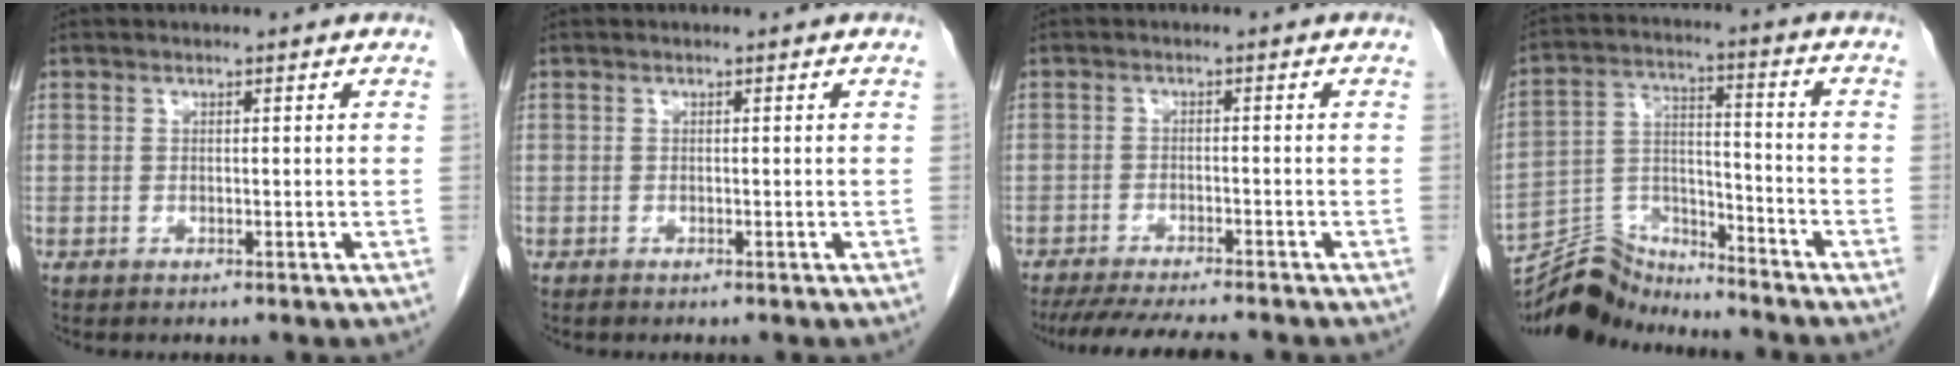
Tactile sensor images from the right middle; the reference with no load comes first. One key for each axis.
{"total": 0.0}
{"total": 11.1, "fx": -9.8, "fy": 1.1, "fz": 5.1, "tx": -0.071, "ty": -0.017, "tz": -0.141}
{"total": 10.0, "fx": -9.9, "fy": 1.3, "fz": 0.2, "tx": -0.006, "ty": 0.027, "tz": -0.186}